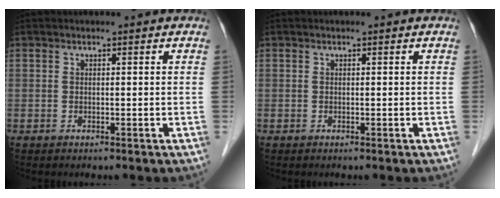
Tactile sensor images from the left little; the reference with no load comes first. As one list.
[{"total": 0.0}]